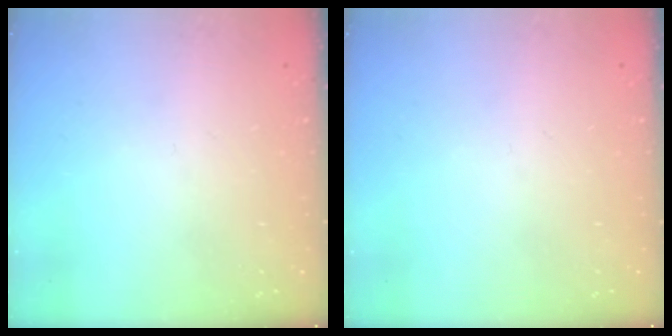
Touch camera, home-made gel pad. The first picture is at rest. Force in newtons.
{"total": 0.0}